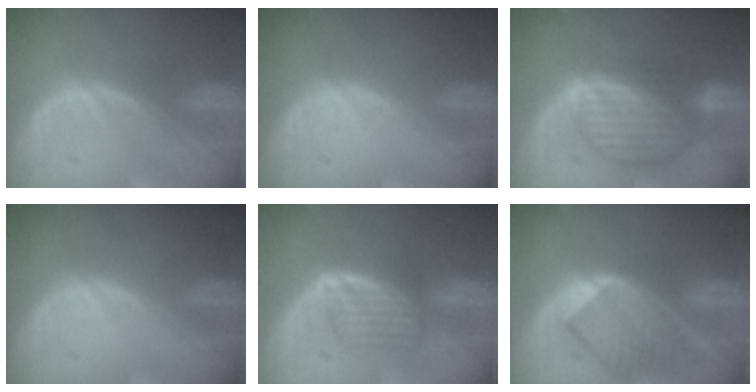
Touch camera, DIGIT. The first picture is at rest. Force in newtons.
{"total": 0.0}
{"total": 9.0, "press": 7.8, "slide": 4.5}
{"total": 0.0}
{"total": 5.8, "press": 5.3, "slide": 2.3}
{"total": 8.2, "press": 7.5, "slide": 3.2}